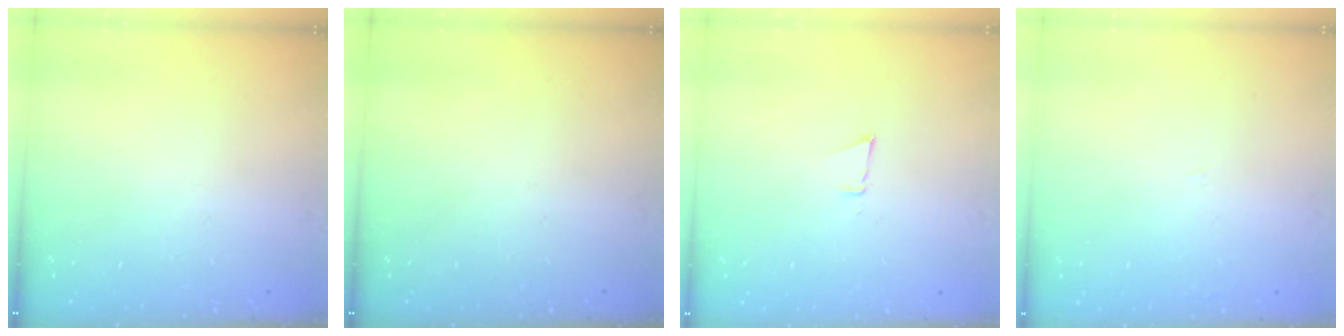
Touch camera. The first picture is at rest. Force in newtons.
{"total": 0.0}
{"total": 3.8, "press": 3.7, "slide": 0.6}
{"total": 0.9, "press": 0.9, "slide": 0.1}